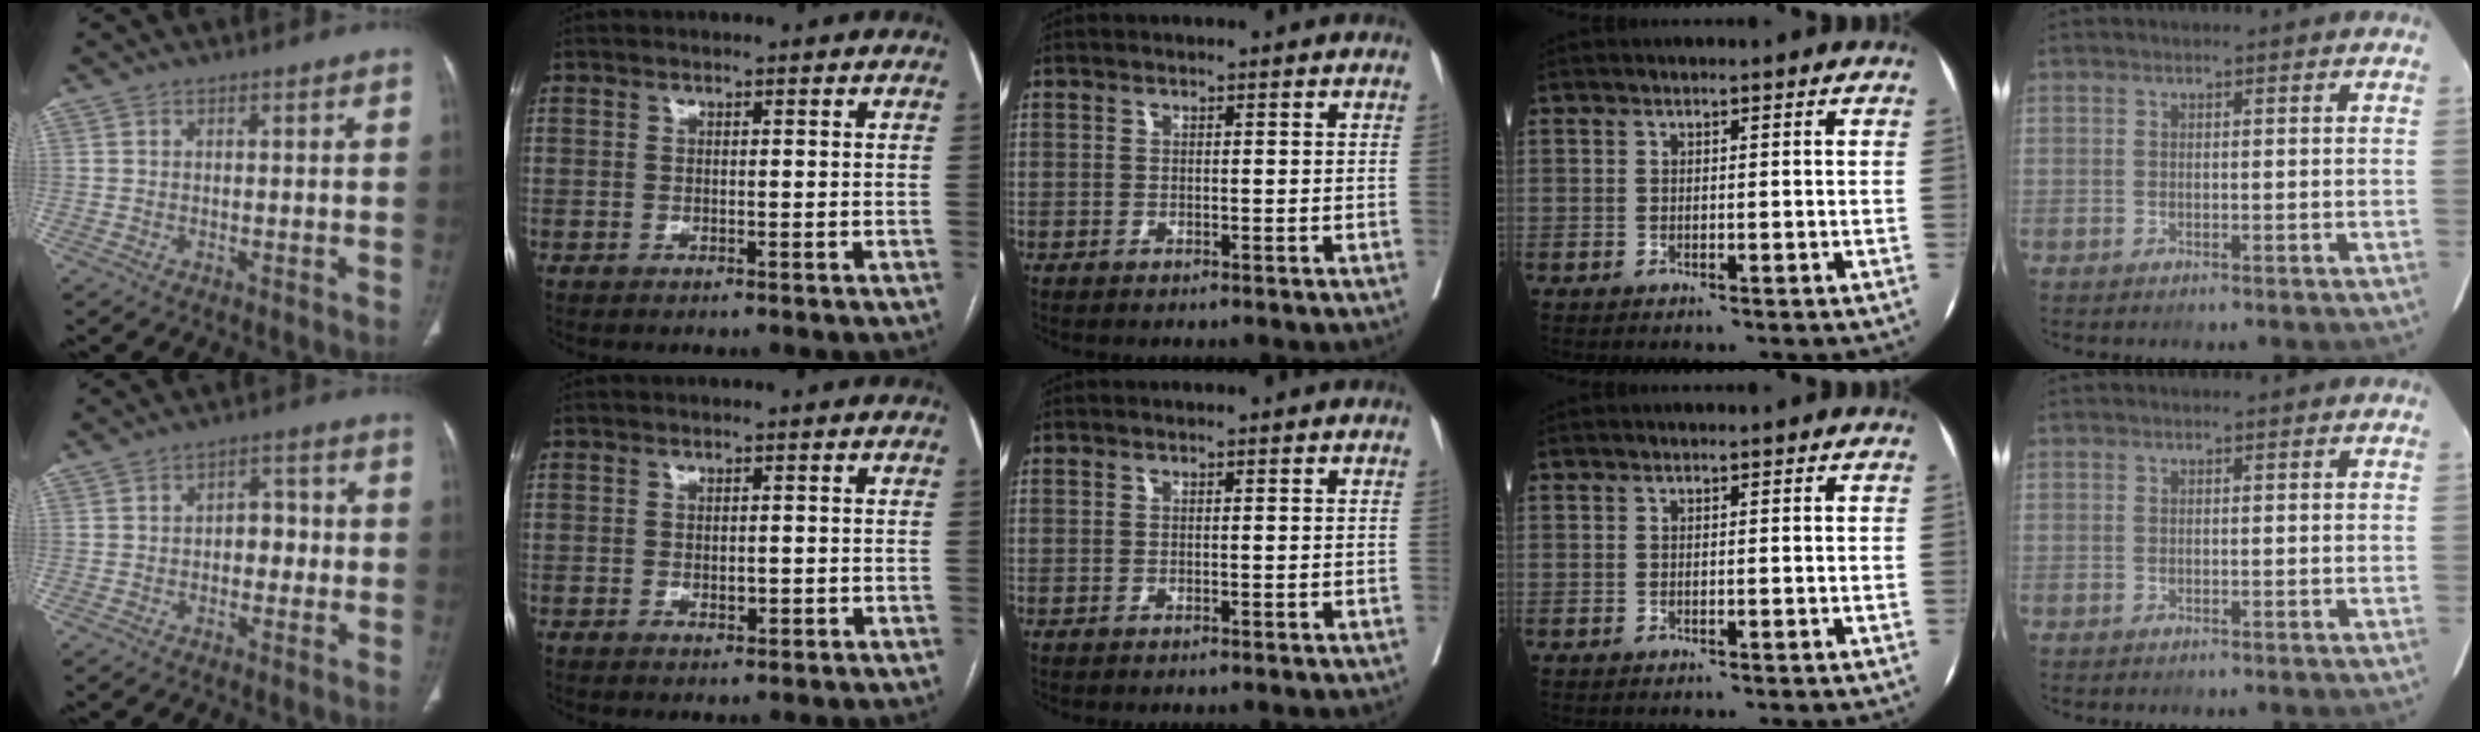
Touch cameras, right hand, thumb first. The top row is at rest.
{"thumb": {"total": 4.9, "force": [-0.5, 3.4, 3.4], "torque": [-0.022, 0.019, -0.015]}, "index": {"total": 1.6, "force": [-0.2, 0.9, 1.3], "torque": [-0.021, -0.001, 0.001]}}